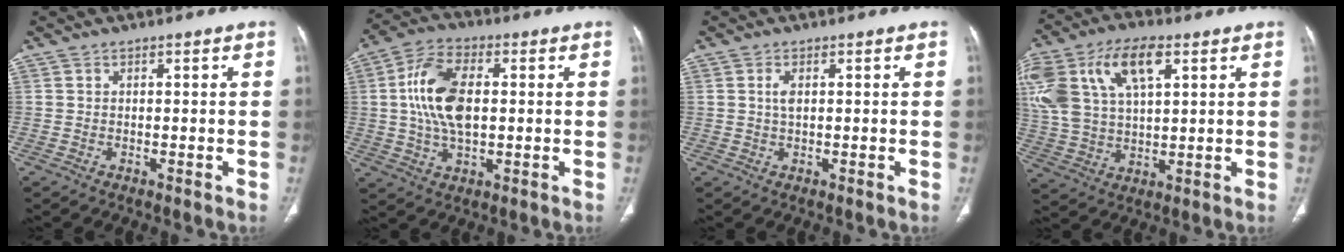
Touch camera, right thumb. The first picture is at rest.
{"total": 13.0, "force": [1.2, 7.2, 10.8], "torque": [-0.207, 0.013, 0.022]}
{"total": 1.9, "force": [0.5, 0.9, 1.6], "torque": [-0.033, 0.003, 0.013]}
{"total": 20.9, "force": [8.1, 11.3, 15.6], "torque": [-0.343, 0.019, 0.151]}